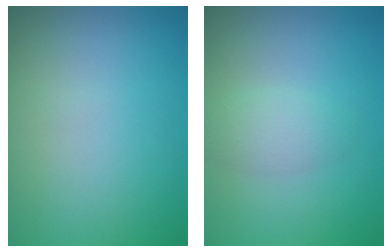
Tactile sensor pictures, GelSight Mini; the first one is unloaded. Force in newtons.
{"total": 1.8, "press": 1.8, "slide": 0.1}